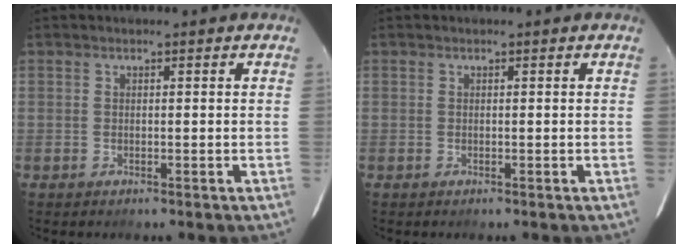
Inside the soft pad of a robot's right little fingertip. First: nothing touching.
{"total": 0.0}